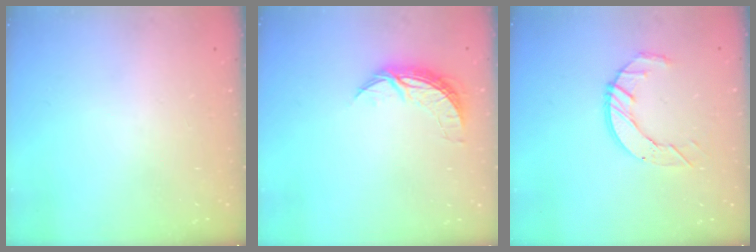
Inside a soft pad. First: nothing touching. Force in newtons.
{"total": 7.7, "press": 7.7, "slide": 0.5}
{"total": 8.6, "press": 8.5, "slide": 0.8}